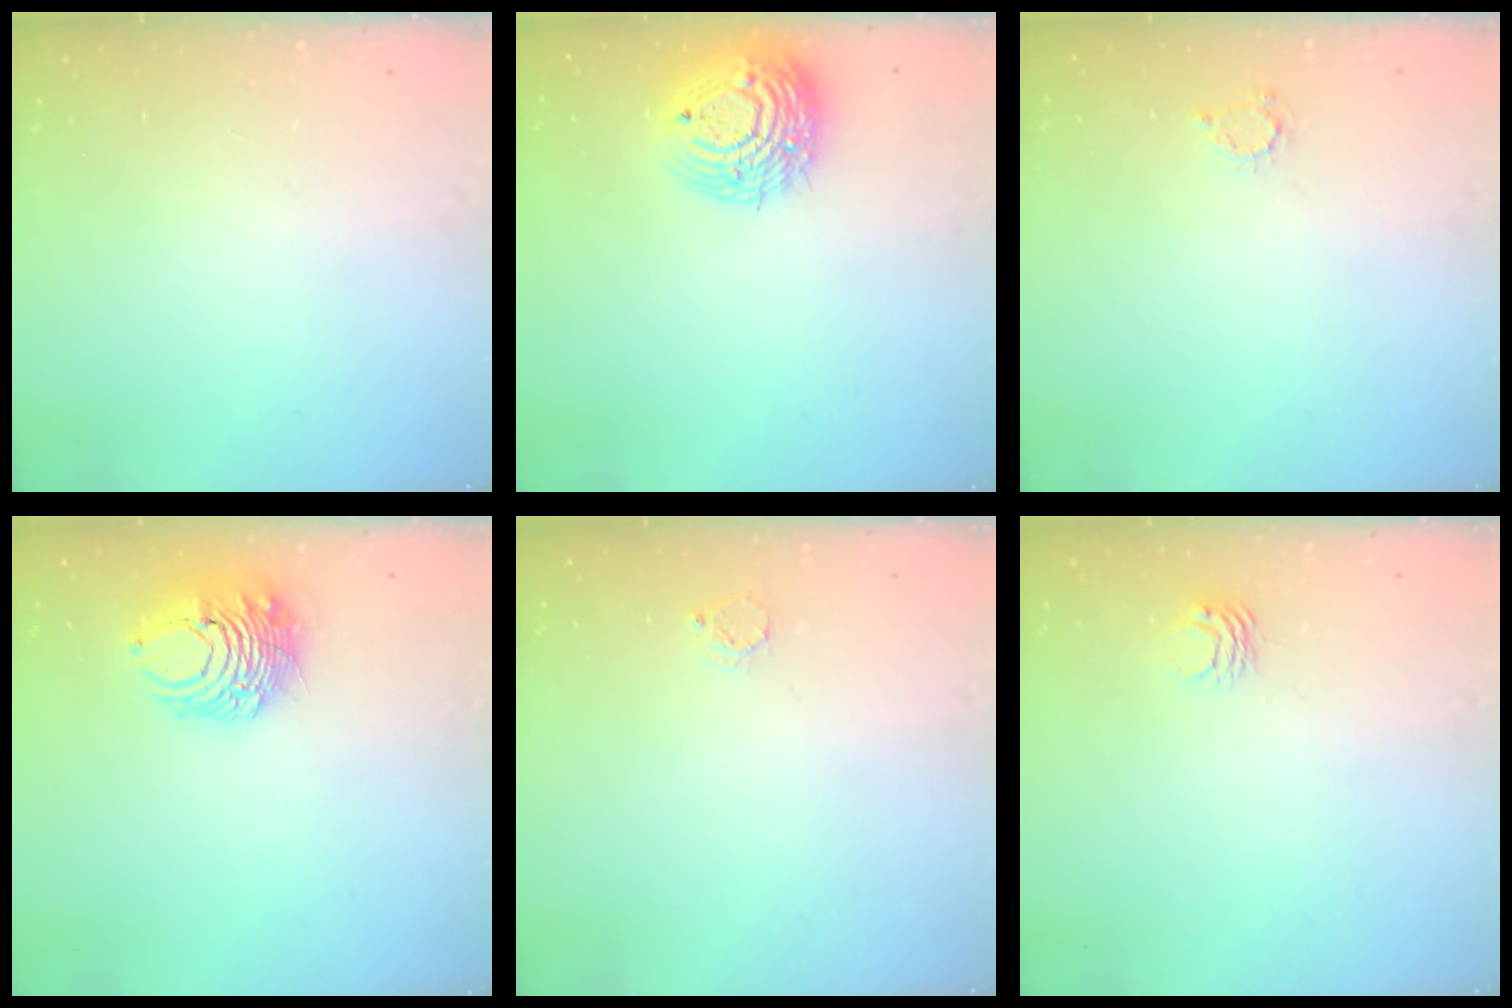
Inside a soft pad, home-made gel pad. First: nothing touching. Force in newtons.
{"total": 14.0, "press": 13.9, "slide": 1.8}
{"total": 3.0, "press": 3.0, "slide": 0.2}
{"total": 10.0, "press": 10.0, "slide": 0.6}
{"total": 3.4, "press": 3.3, "slide": 0.3}
{"total": 3.1, "press": 3.1, "slide": 0.1}